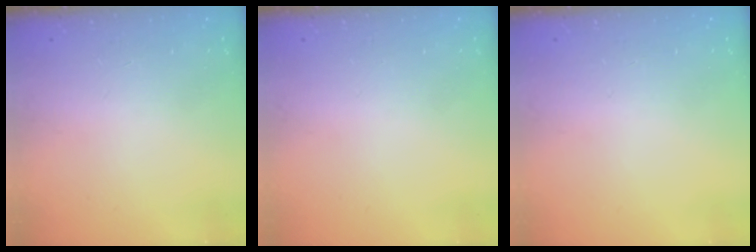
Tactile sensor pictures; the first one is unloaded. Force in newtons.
{"total": 0.0}
{"total": 0.0}